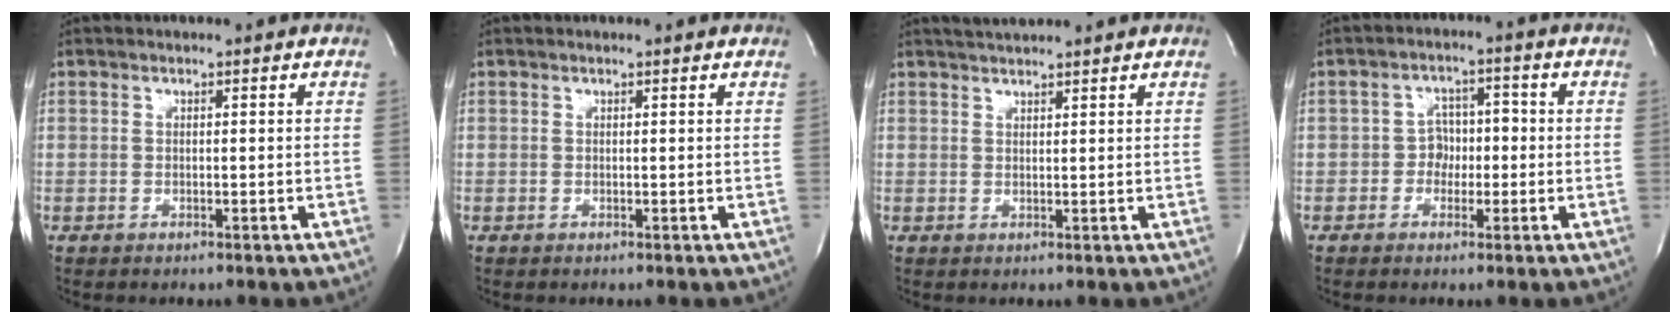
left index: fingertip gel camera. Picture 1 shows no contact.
{"total": 0.7, "force": [0.7, 0.0, 0.1], "torque": [-0.010, -0.001, 0.006]}
{"total": 3.2, "force": [3.0, -0.3, 1.0], "torque": [-0.016, 0.019, 0.055]}
{"total": 3.8, "force": [-0.9, 3.1, 2.1], "torque": [-0.026, 0.017, -0.018]}